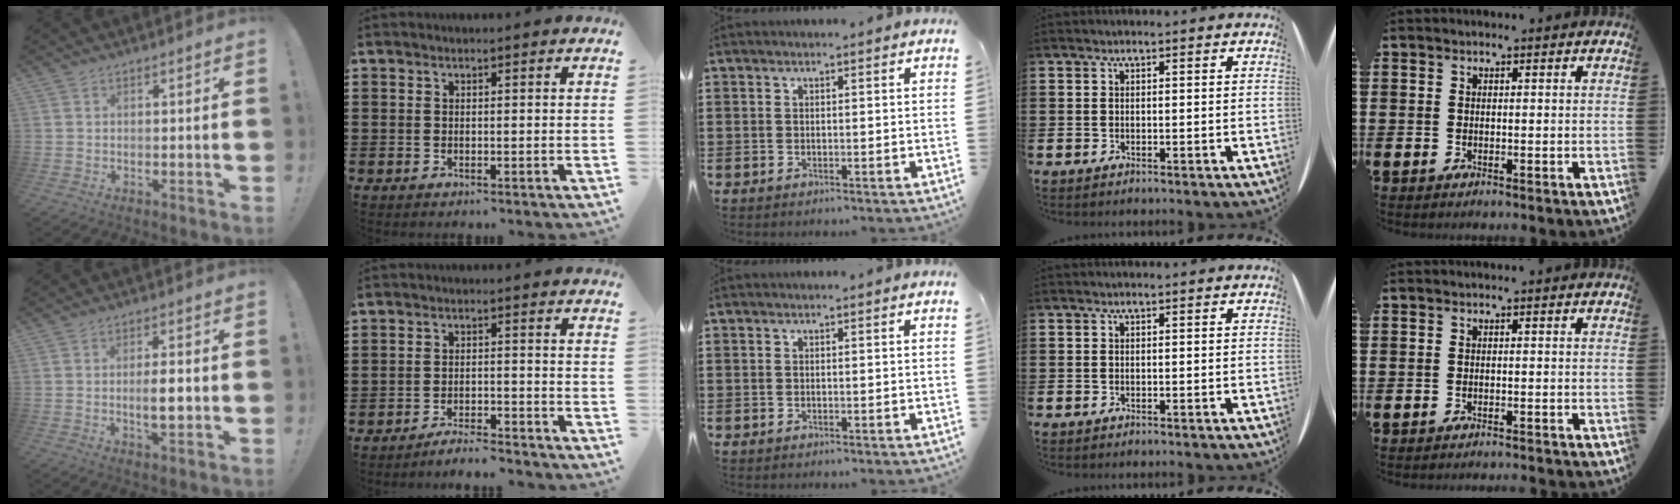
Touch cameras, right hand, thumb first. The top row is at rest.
{"thumb": {"total": 5.3, "force": [-0.7, 1.5, 5.1], "torque": [-0.082, -0.003, -0.018]}, "index": {"total": 3.3, "force": [-3.3, 0.0, 0.4], "torque": [-0.010, 0.002, -0.068]}, "little": {"total": 0.7, "force": [-0.7, -0.2, -0.1], "torque": [0.001, -0.001, -0.014]}}